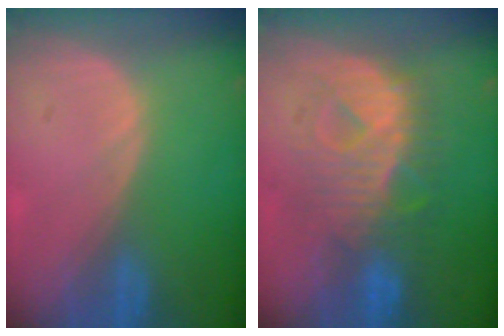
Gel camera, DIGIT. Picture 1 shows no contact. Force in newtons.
{"total": 9.0, "press": 9.0, "slide": 0.3}